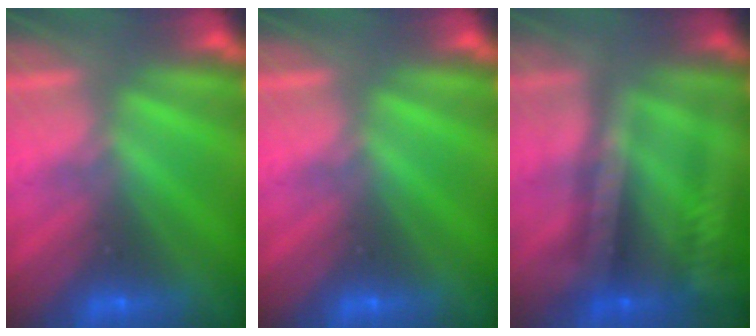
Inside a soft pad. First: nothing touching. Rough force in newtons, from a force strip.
{"total": 0.0}
{"total": 2.4}